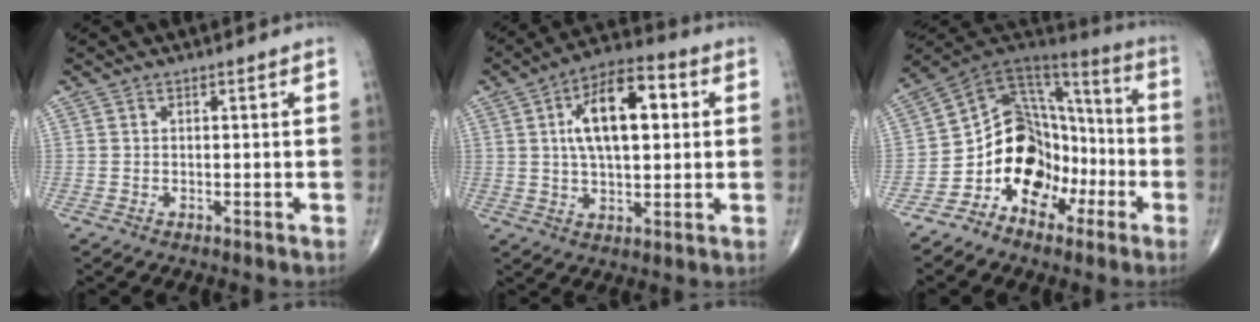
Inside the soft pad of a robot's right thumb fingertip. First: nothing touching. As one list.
[{"total": 14.9, "force": [3.2, 7.1, 12.7], "torque": [-0.196, 0.013, 0.047]}, {"total": 15.7, "force": [-7.0, 11.7, 7.7], "torque": [-0.075, 0.102, -0.129]}]